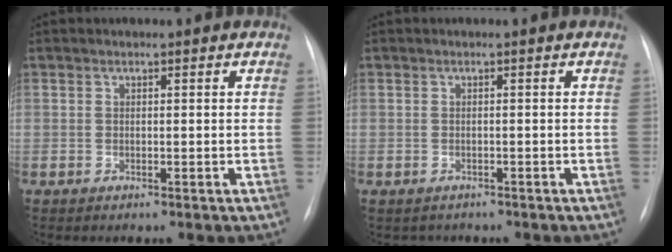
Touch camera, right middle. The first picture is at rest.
{"total": 1.8, "force": [-1.4, 1.0, -0.2], "torque": [-0.001, 0.004, -0.020]}